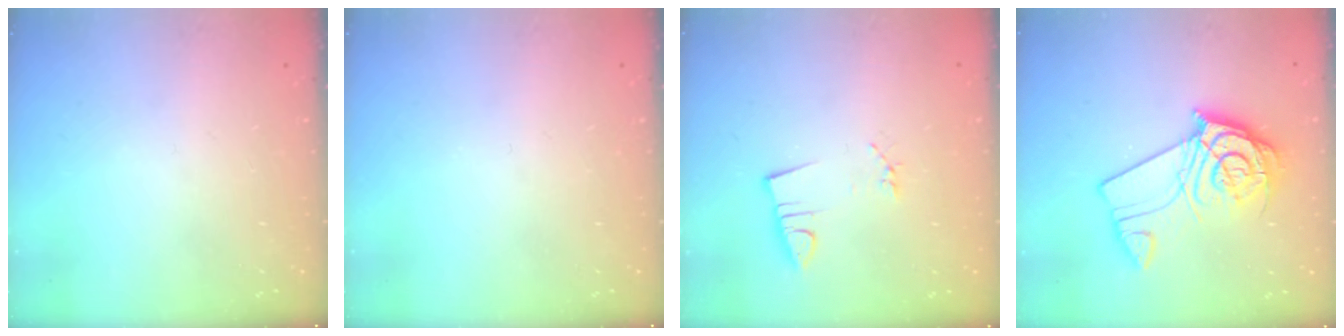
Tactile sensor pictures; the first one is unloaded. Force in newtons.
{"total": 0.0}
{"total": 3.0, "press": 1.6, "slide": 2.5}
{"total": 12.1, "press": 12.1, "slide": 1.4}